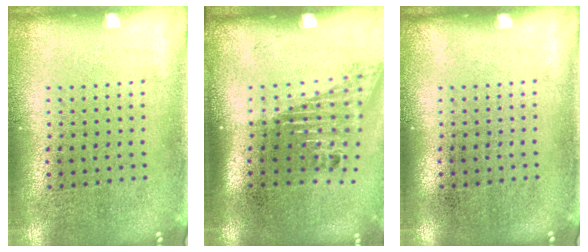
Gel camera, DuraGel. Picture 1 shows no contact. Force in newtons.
{"total": 1.6, "press": 1.2, "slide": 1.1}
{"total": 0.0}